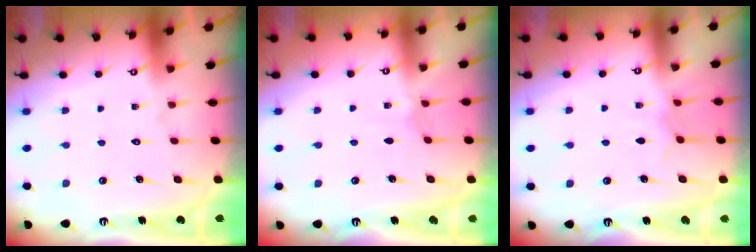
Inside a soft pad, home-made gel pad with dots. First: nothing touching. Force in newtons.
{"total": 0.7, "press": 0.6, "slide": 0.3}
{"total": 3.8, "press": 3.7, "slide": 0.6}